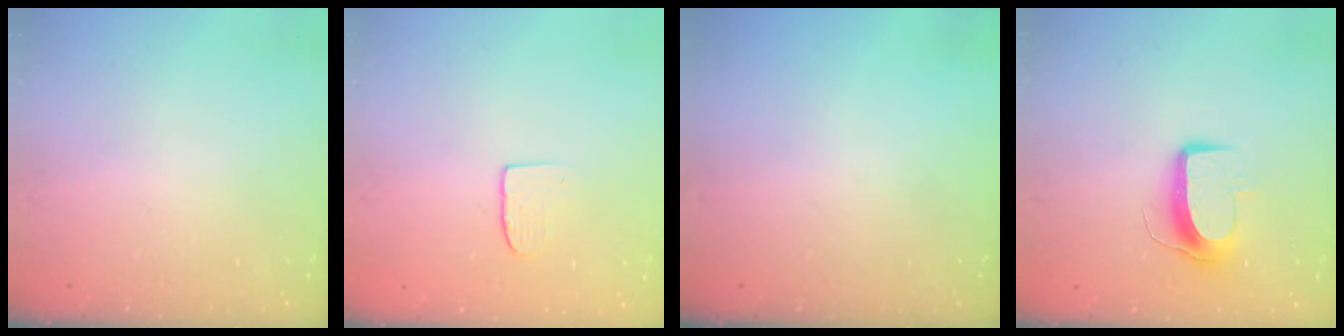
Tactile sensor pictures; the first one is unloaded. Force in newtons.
{"total": 5.1, "press": 5.1, "slide": 0.4}
{"total": 0.0}
{"total": 9.5, "press": 9.5, "slide": 0.3}